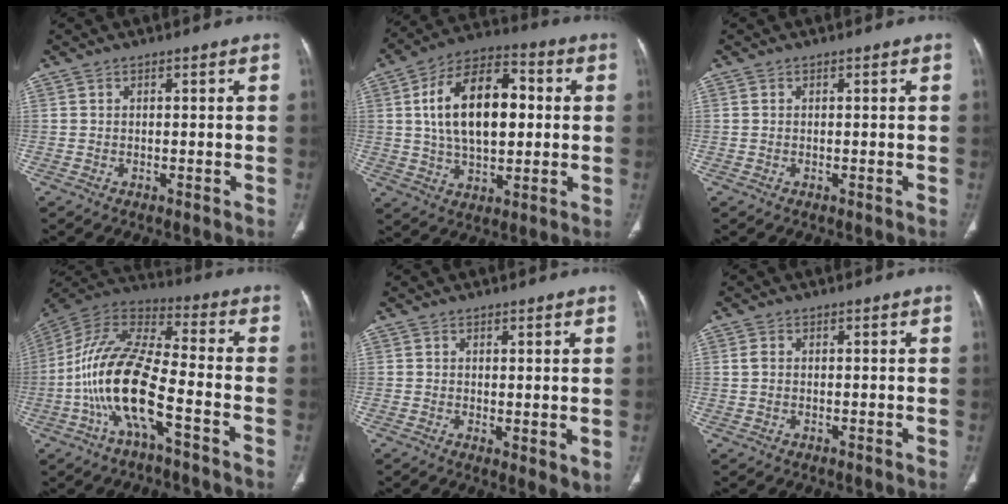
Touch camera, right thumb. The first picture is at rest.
{"total": 18.4, "force": [2.4, 10.4, 14.9], "torque": [-0.235, 0.018, 0.038]}
{"total": 0.0}
{"total": 17.5, "force": [-5.9, 5.9, 15.4], "torque": [-0.316, 0.053, -0.114]}
{"total": 3.6, "force": [0.4, 1.6, 3.2], "torque": [-0.048, -0.016, 0.011]}
{"total": 1.6, "force": [0.1, 1.1, 1.1], "torque": [-0.031, 0.001, 0.003]}